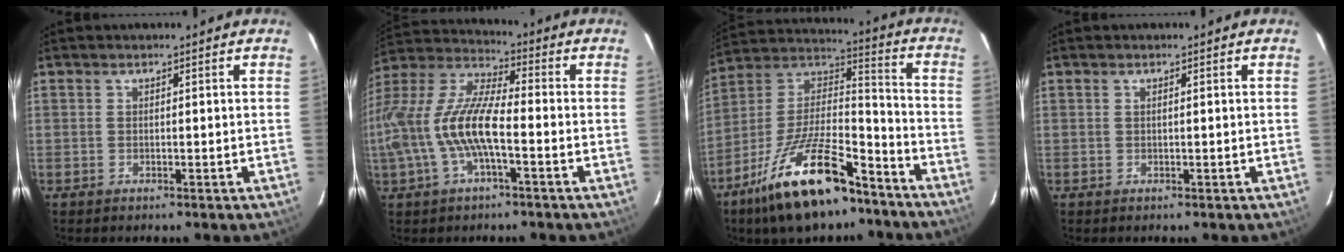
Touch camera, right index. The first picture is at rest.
{"total": 16.5, "force": [-3.7, 5.4, 15.2], "torque": [-0.306, 0.001, -0.072]}
{"total": 22.0, "force": [-14.1, 8.1, 14.9], "torque": [-0.282, 0.003, -0.241]}
{"total": 0.0}